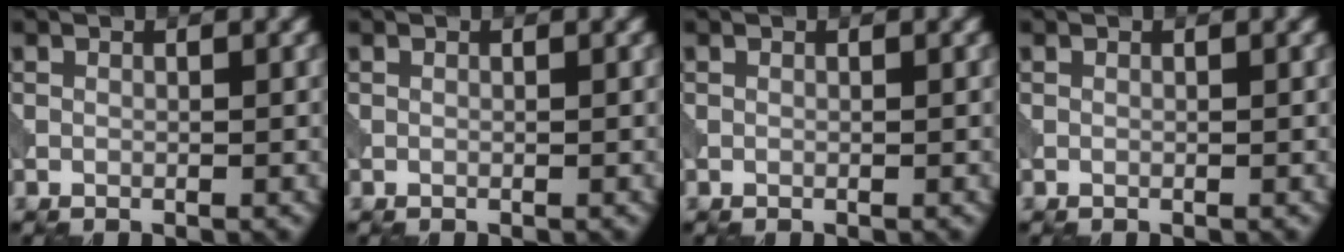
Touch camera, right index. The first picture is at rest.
{"total": 0.0}
{"total": 0.0}
{"total": 0.0}